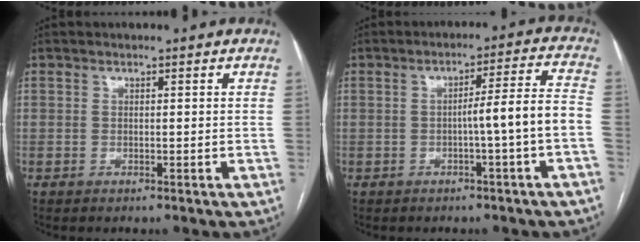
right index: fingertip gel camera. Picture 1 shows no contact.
{"total": 7.0, "force": [-1.9, -1.1, 6.6], "torque": [-0.093, 0.016, -0.024]}